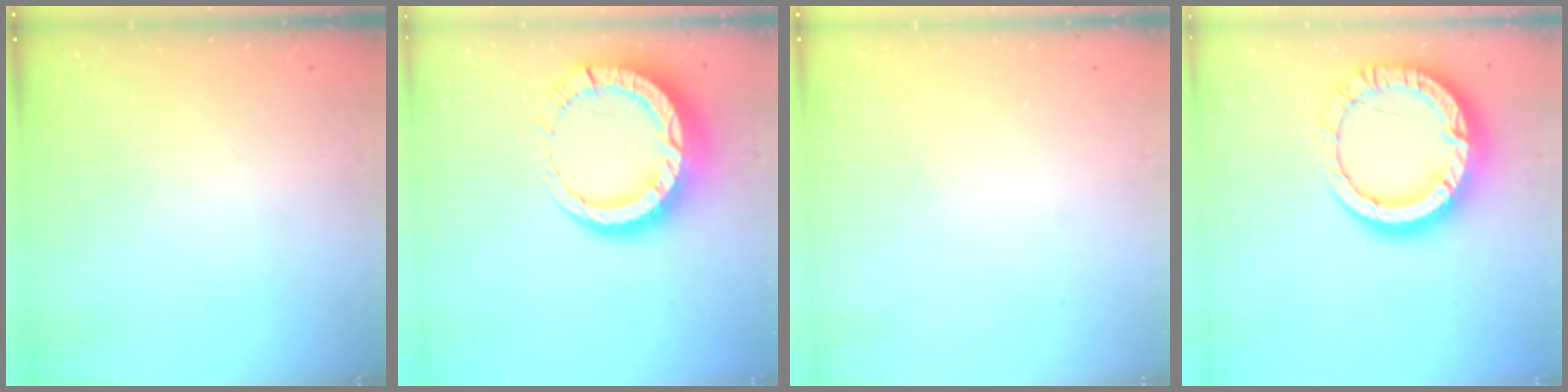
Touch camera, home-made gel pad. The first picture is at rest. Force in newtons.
{"total": 13.8, "press": 13.7, "slide": 1.3}
{"total": 0.0}
{"total": 18.6, "press": 18.5, "slide": 1.6}